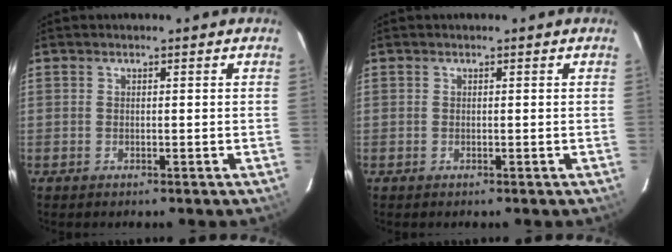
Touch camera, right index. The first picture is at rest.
{"total": 0.0}